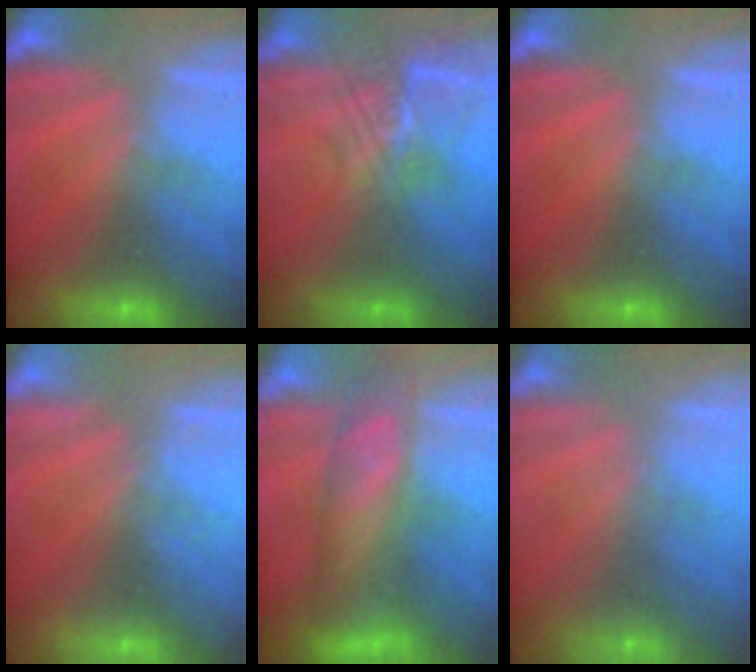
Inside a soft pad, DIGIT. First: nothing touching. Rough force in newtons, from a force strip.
{"total": 2.4}
{"total": 0.0}
{"total": 2.3}
{"total": 14.6}
{"total": 8.6}